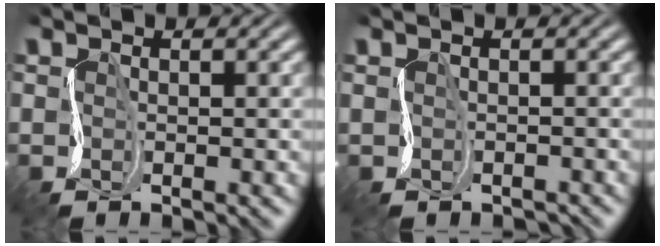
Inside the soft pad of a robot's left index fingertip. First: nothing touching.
{"total": 0.6, "force": [-0.5, 0.3, 0.4], "torque": [-0.006, -0.009, -0.011]}